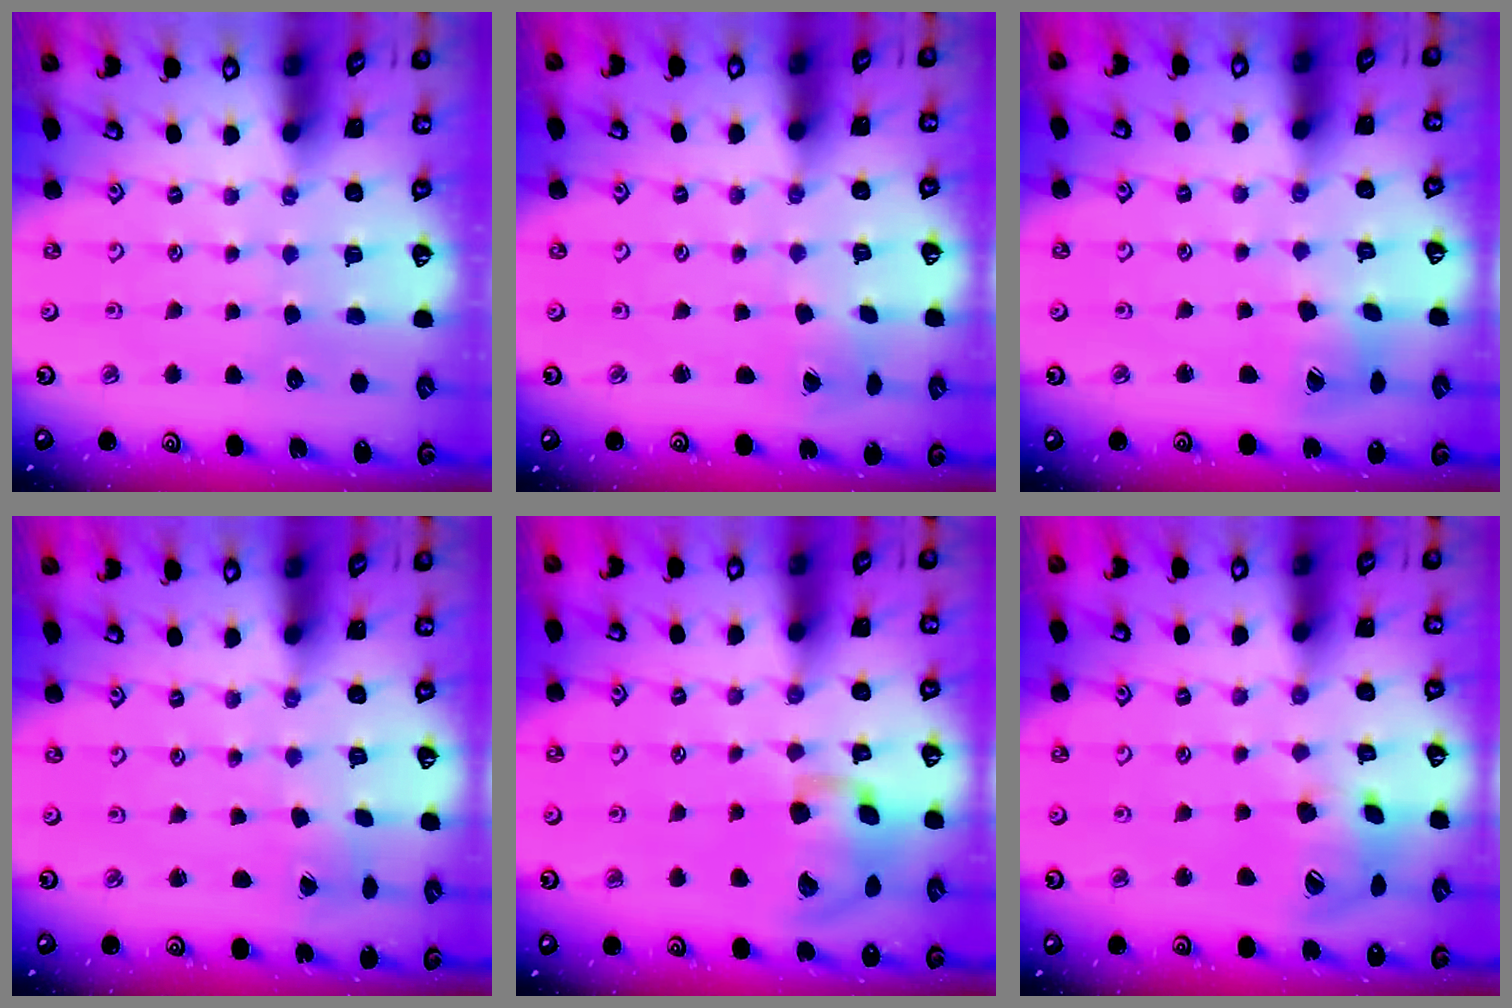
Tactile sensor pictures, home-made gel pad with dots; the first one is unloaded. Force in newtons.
{"total": 1.1, "press": 1.1, "slide": 0.1}
{"total": 9.0, "press": 8.9, "slide": 0.8}
{"total": 1.7, "press": 1.7, "slide": 0.1}
{"total": 14.3, "press": 14.2, "slide": 2.3}
{"total": 14.8, "press": 14.6, "slide": 2.3}